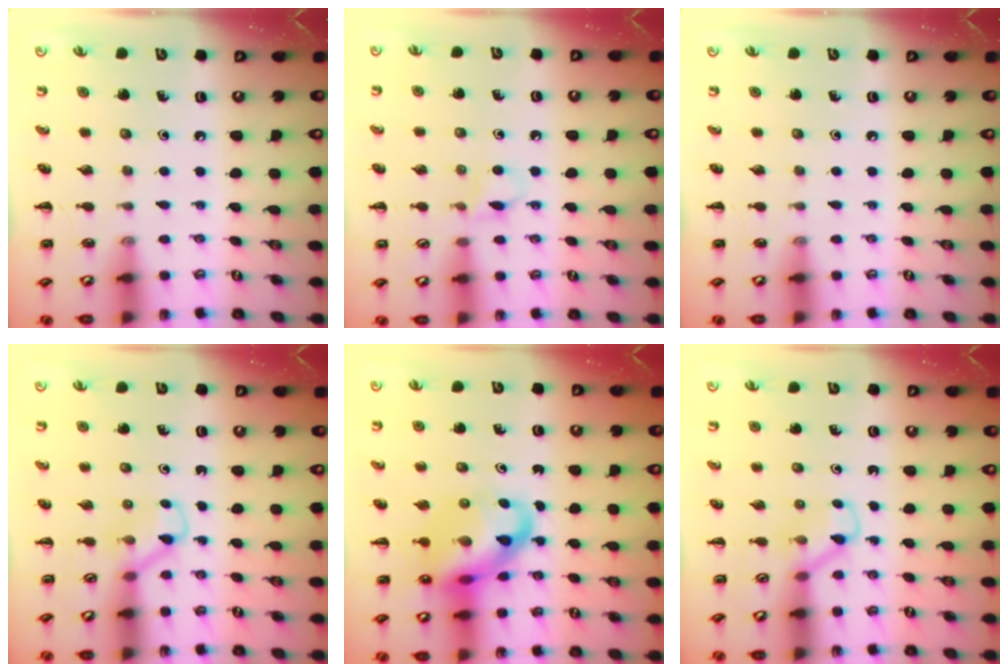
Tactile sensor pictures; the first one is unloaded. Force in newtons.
{"total": 3.8, "press": 3.6, "slide": 1.3}
{"total": 0.0}
{"total": 3.0, "press": 2.8, "slide": 0.9}
{"total": 12.5, "press": 11.9, "slide": 3.5}
{"total": 3.0, "press": 2.8, "slide": 0.9}